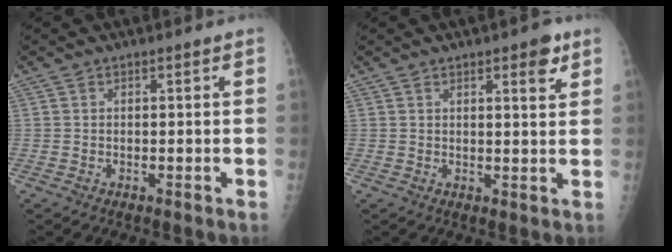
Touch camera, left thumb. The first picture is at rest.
{"total": 4.4, "force": [2.5, 1.3, 3.3], "torque": [-0.036, -0.013, 0.030]}